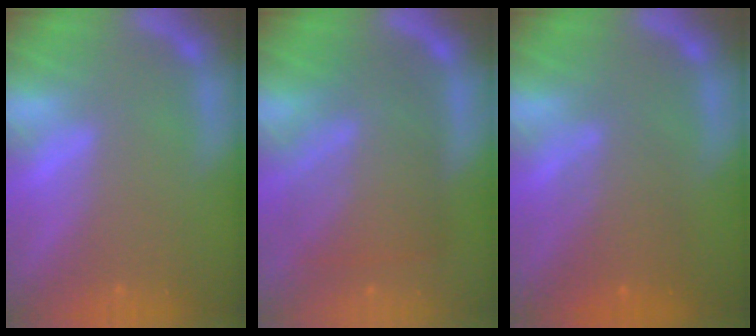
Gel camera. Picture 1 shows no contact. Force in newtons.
{"total": 8.1}
{"total": 4.1}